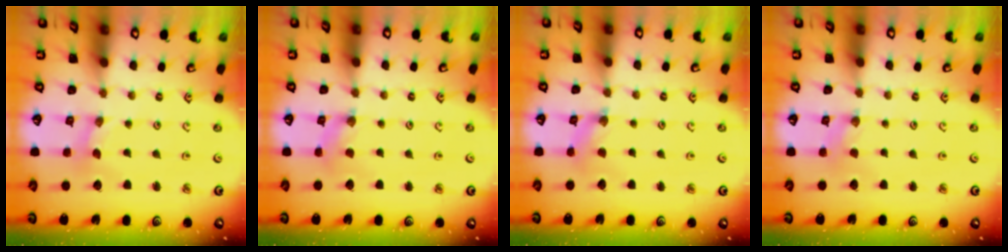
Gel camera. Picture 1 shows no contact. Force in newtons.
{"total": 1.4, "press": 1.4, "slide": 0.2}
{"total": 1.3, "press": 1.3, "slide": 0.3}
{"total": 1.3, "press": 1.3, "slide": 0.2}